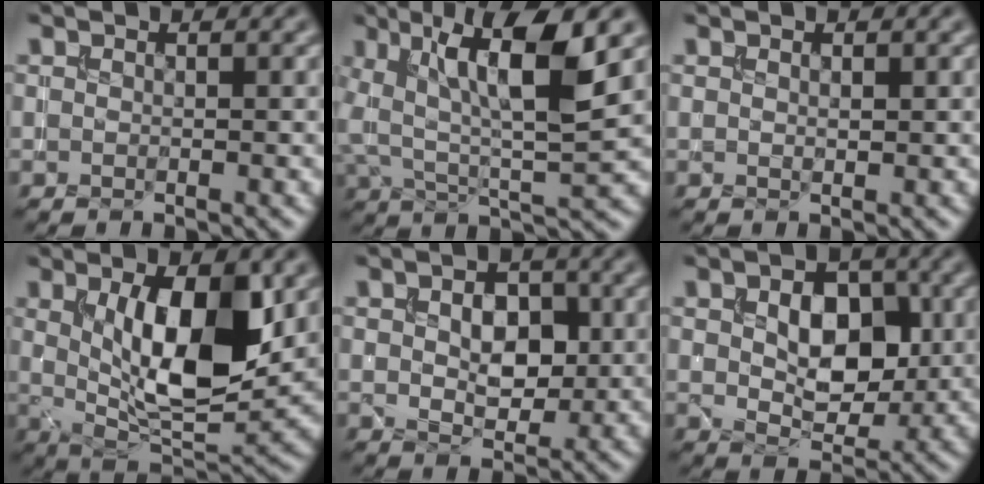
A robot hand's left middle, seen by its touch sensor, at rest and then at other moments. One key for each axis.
{"total": 8.9, "fx": 3.2, "fy": 2.5, "fz": 7.9, "tx": -0.139, "ty": 0.000, "tz": 0.052}
{"total": 0.6, "fx": 0.3, "fy": 0.3, "fz": 0.5, "tx": -0.008, "ty": 0.000, "tz": 0.004}
{"total": 9.9, "fx": 1.8, "fy": 3.9, "fz": 9.0, "tx": -0.146, "ty": -0.013, "tz": 0.038}
{"total": 4.1, "fx": 0.6, "fy": 2.6, "fz": 3.1, "tx": -0.054, "ty": -0.001, "tz": 0.010}
{"total": 5.9, "fx": 0.8, "fy": 3.7, "fz": 4.5, "tx": -0.077, "ty": -0.003, "tz": 0.015}